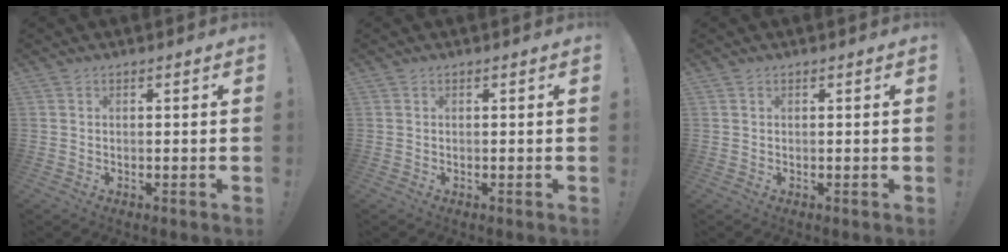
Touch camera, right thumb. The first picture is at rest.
{"total": 0.0}
{"total": 0.0}